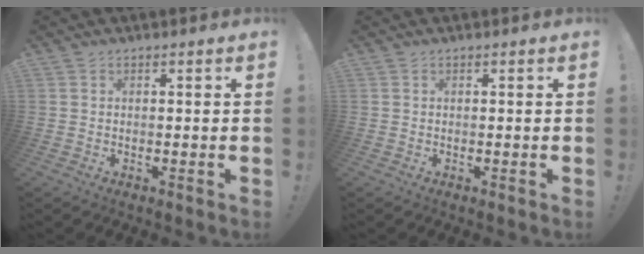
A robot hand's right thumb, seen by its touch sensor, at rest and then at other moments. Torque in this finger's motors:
{"motor_torque": [-0.14, 0.14, 0.00, 0.00, 0.02]}